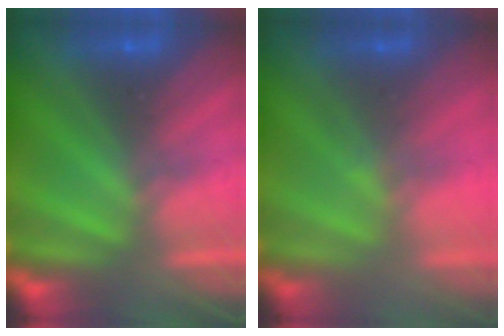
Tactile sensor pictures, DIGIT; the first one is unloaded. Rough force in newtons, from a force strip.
{"total": 2.3}